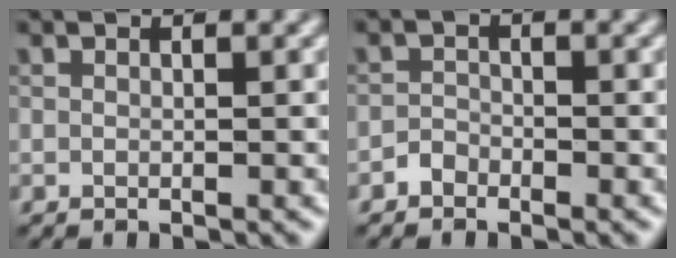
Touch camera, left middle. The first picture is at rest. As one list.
[{"total": 1.0, "force": [-0.8, 0.6, 0.1], "torque": [0.000, 0.004, -0.016]}]